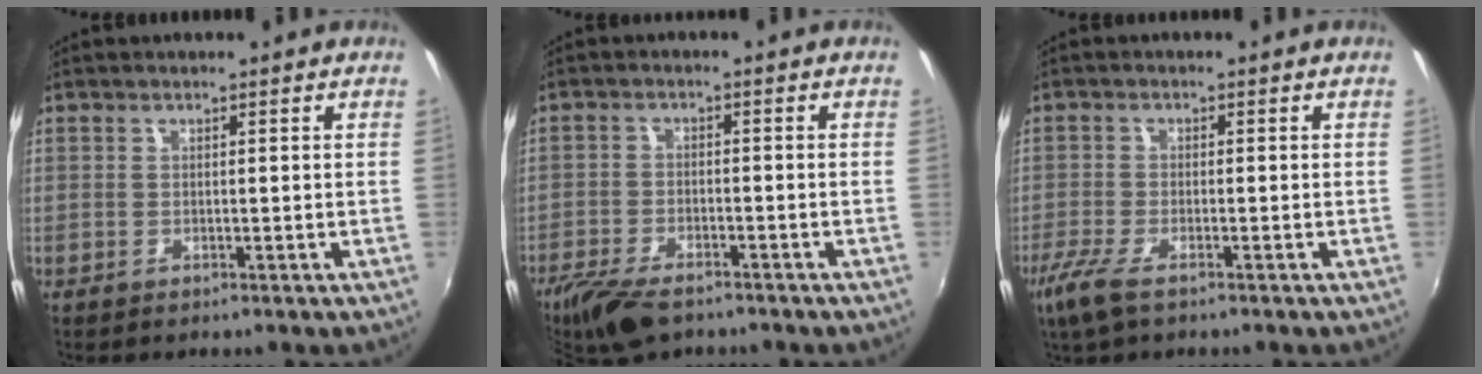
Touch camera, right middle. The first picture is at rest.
{"total": 9.6, "force": [-7.5, 3.4, 5.0], "torque": [-0.125, -0.025, -0.137]}
{"total": 5.4, "force": [-3.6, 1.3, 3.8], "torque": [-0.097, -0.015, -0.071]}